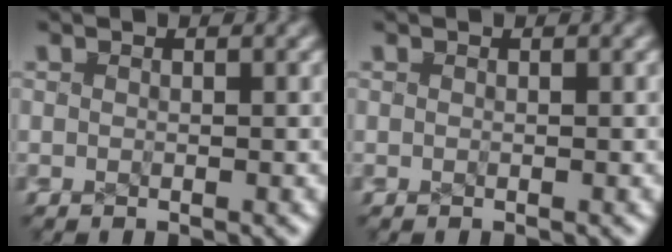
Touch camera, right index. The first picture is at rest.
{"total": 0.0}